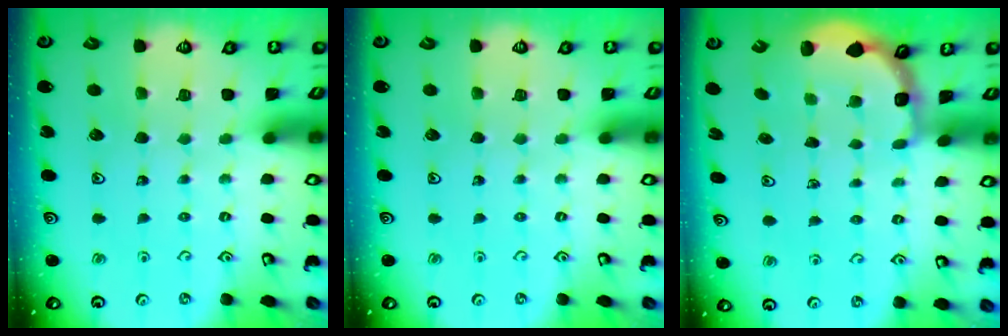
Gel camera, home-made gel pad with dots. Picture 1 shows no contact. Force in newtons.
{"total": 0.0}
{"total": 2.5, "press": 1.9, "slide": 1.6}